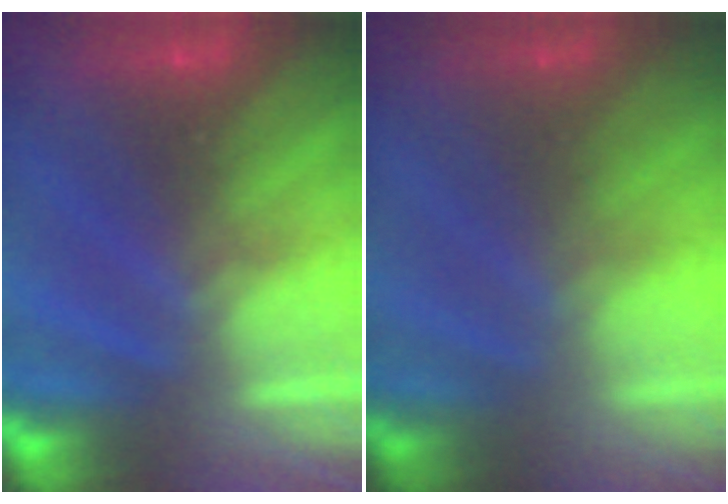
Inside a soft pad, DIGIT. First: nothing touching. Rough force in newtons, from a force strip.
{"total": 1.8}